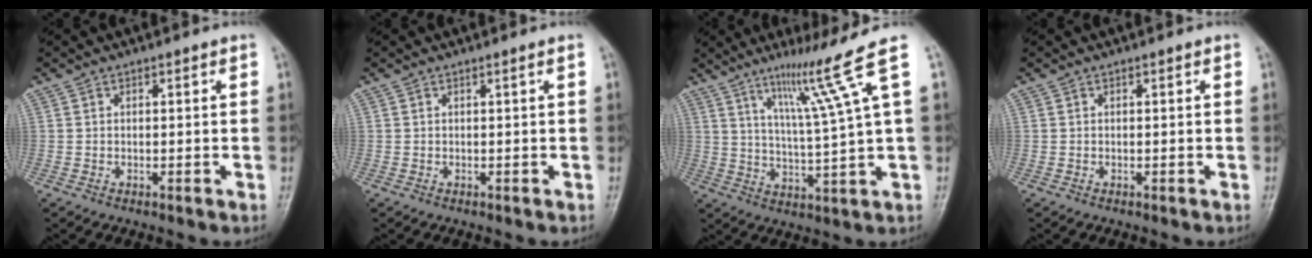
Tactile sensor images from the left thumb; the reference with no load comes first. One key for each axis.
{"total": 0.0}
{"total": 11.6, "fx": 6.1, "fy": -1.7, "fz": 9.7, "tx": -0.155, "ty": -0.040, "tz": 0.107}
{"total": 0.0}